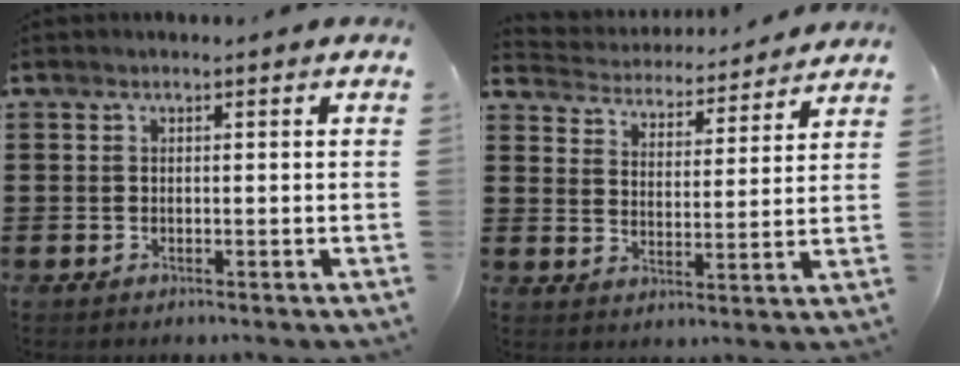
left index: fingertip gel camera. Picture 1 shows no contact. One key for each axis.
{"total": 4.2, "fx": 4.2, "fy": 0.1, "fz": -0.3, "tx": -0.022, "ty": -0.035, "tz": 0.068}